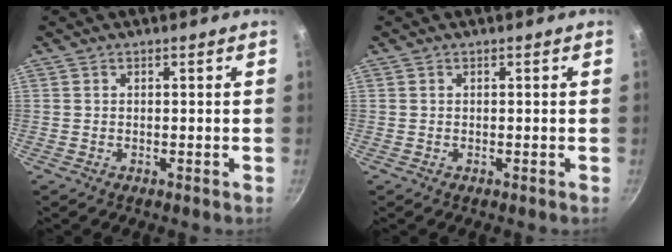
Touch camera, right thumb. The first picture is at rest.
{"total": 0.0}